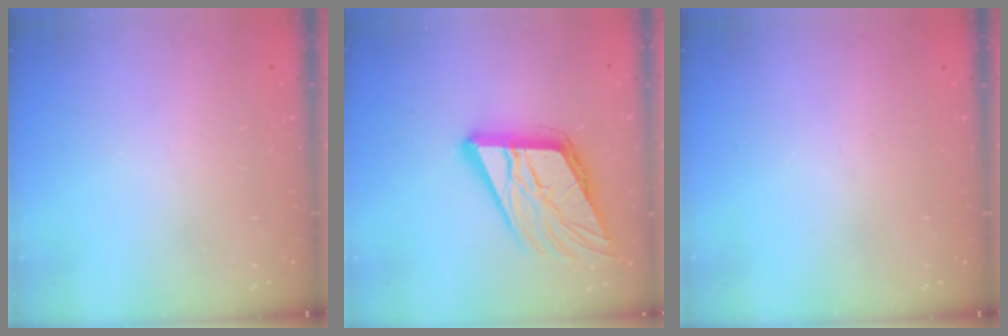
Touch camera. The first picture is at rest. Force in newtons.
{"total": 18.7, "press": 18.4, "slide": 3.2}
{"total": 0.0}